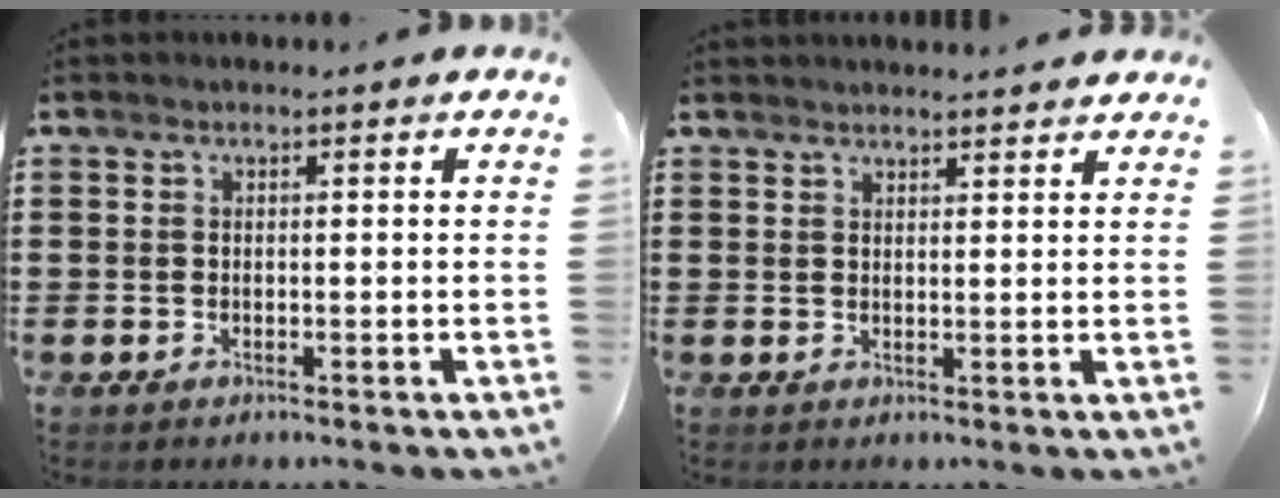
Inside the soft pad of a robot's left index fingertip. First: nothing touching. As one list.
[{"total": 1.9, "force": [1.9, -0.1, 0.1], "torque": [-0.005, -0.001, 0.036]}]